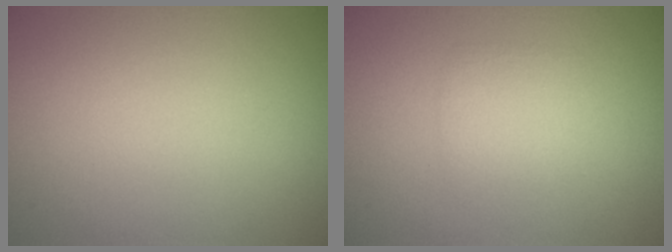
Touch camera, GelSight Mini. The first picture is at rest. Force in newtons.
{"total": 1.9, "press": 1.9, "slide": 0.1}